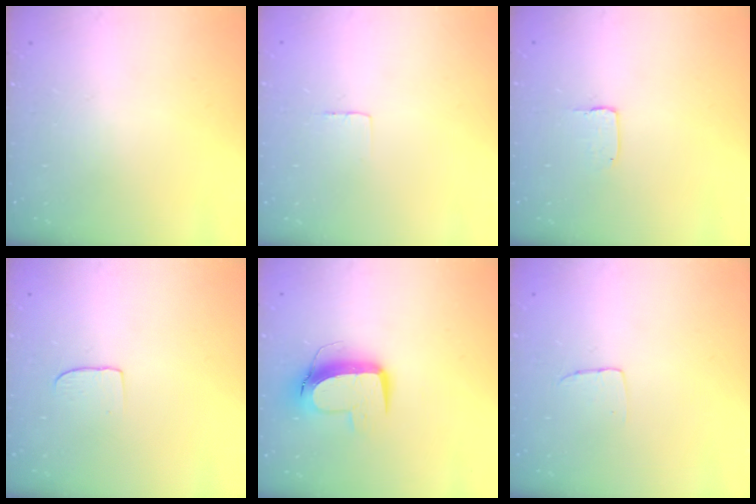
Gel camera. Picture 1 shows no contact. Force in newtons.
{"total": 2.3, "press": 2.3, "slide": 0.1}
{"total": 2.0, "press": 2.0, "slide": 0.1}
{"total": 4.7, "press": 4.7, "slide": 0.4}
{"total": 11.2, "press": 11.1, "slide": 1.2}
{"total": 2.9, "press": 2.9, "slide": 0.1}